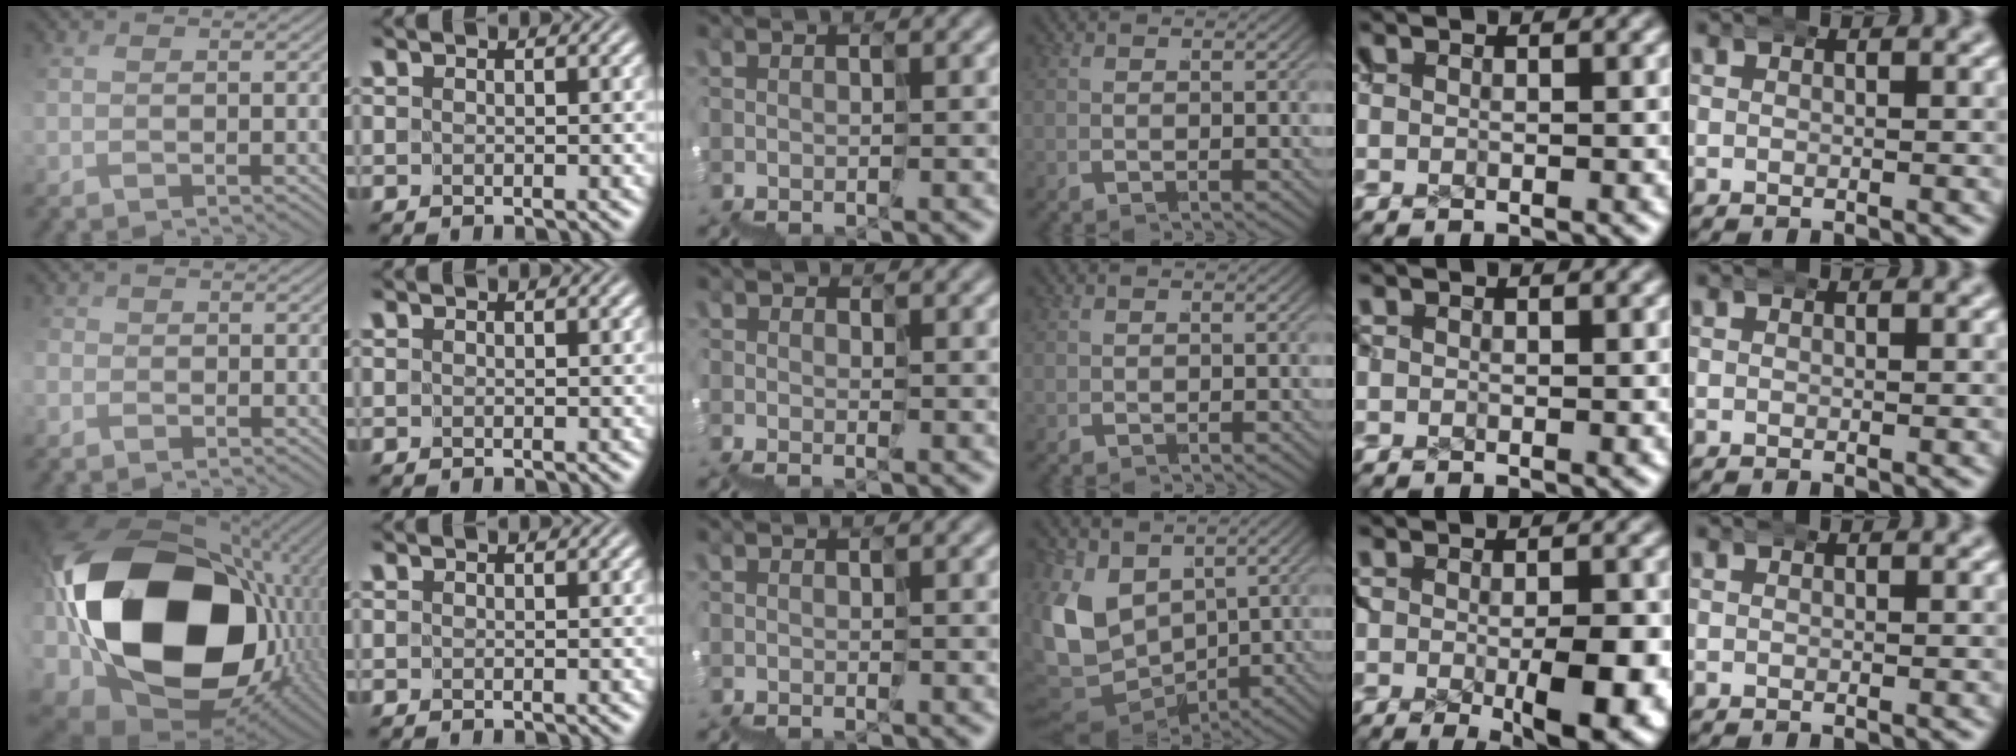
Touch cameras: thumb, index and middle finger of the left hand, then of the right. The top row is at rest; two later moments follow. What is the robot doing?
{"motion": "wrap", "object": "ethernet cable"}